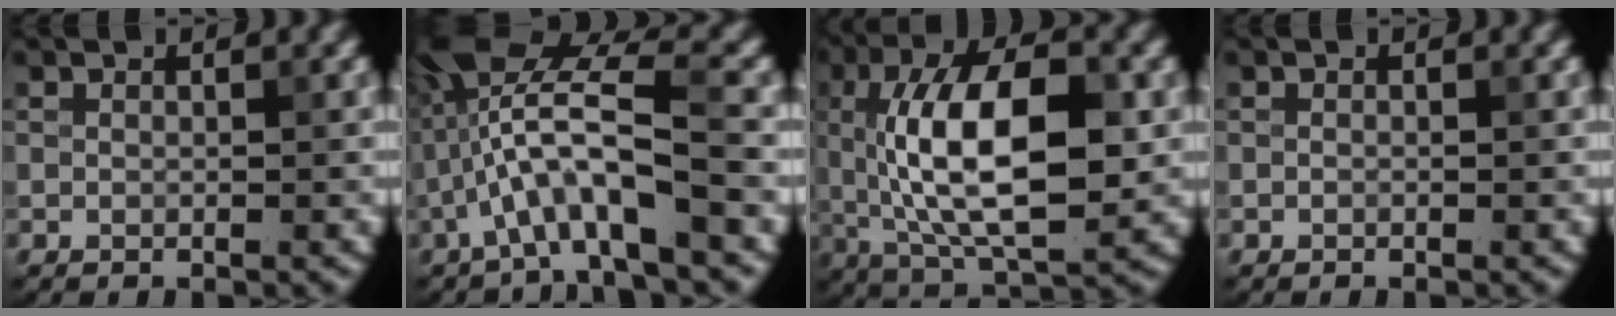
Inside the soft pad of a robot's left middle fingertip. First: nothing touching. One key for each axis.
{"total": 7.6, "fx": -2.0, "fy": 1.5, "fz": 7.1, "tx": -0.132, "ty": 0.029, "tz": -0.038}
{"total": 11.4, "fx": 0.5, "fy": 4.8, "fz": 10.4, "tx": -0.173, "ty": 0.012, "tz": 0.007}
{"total": 0.0}